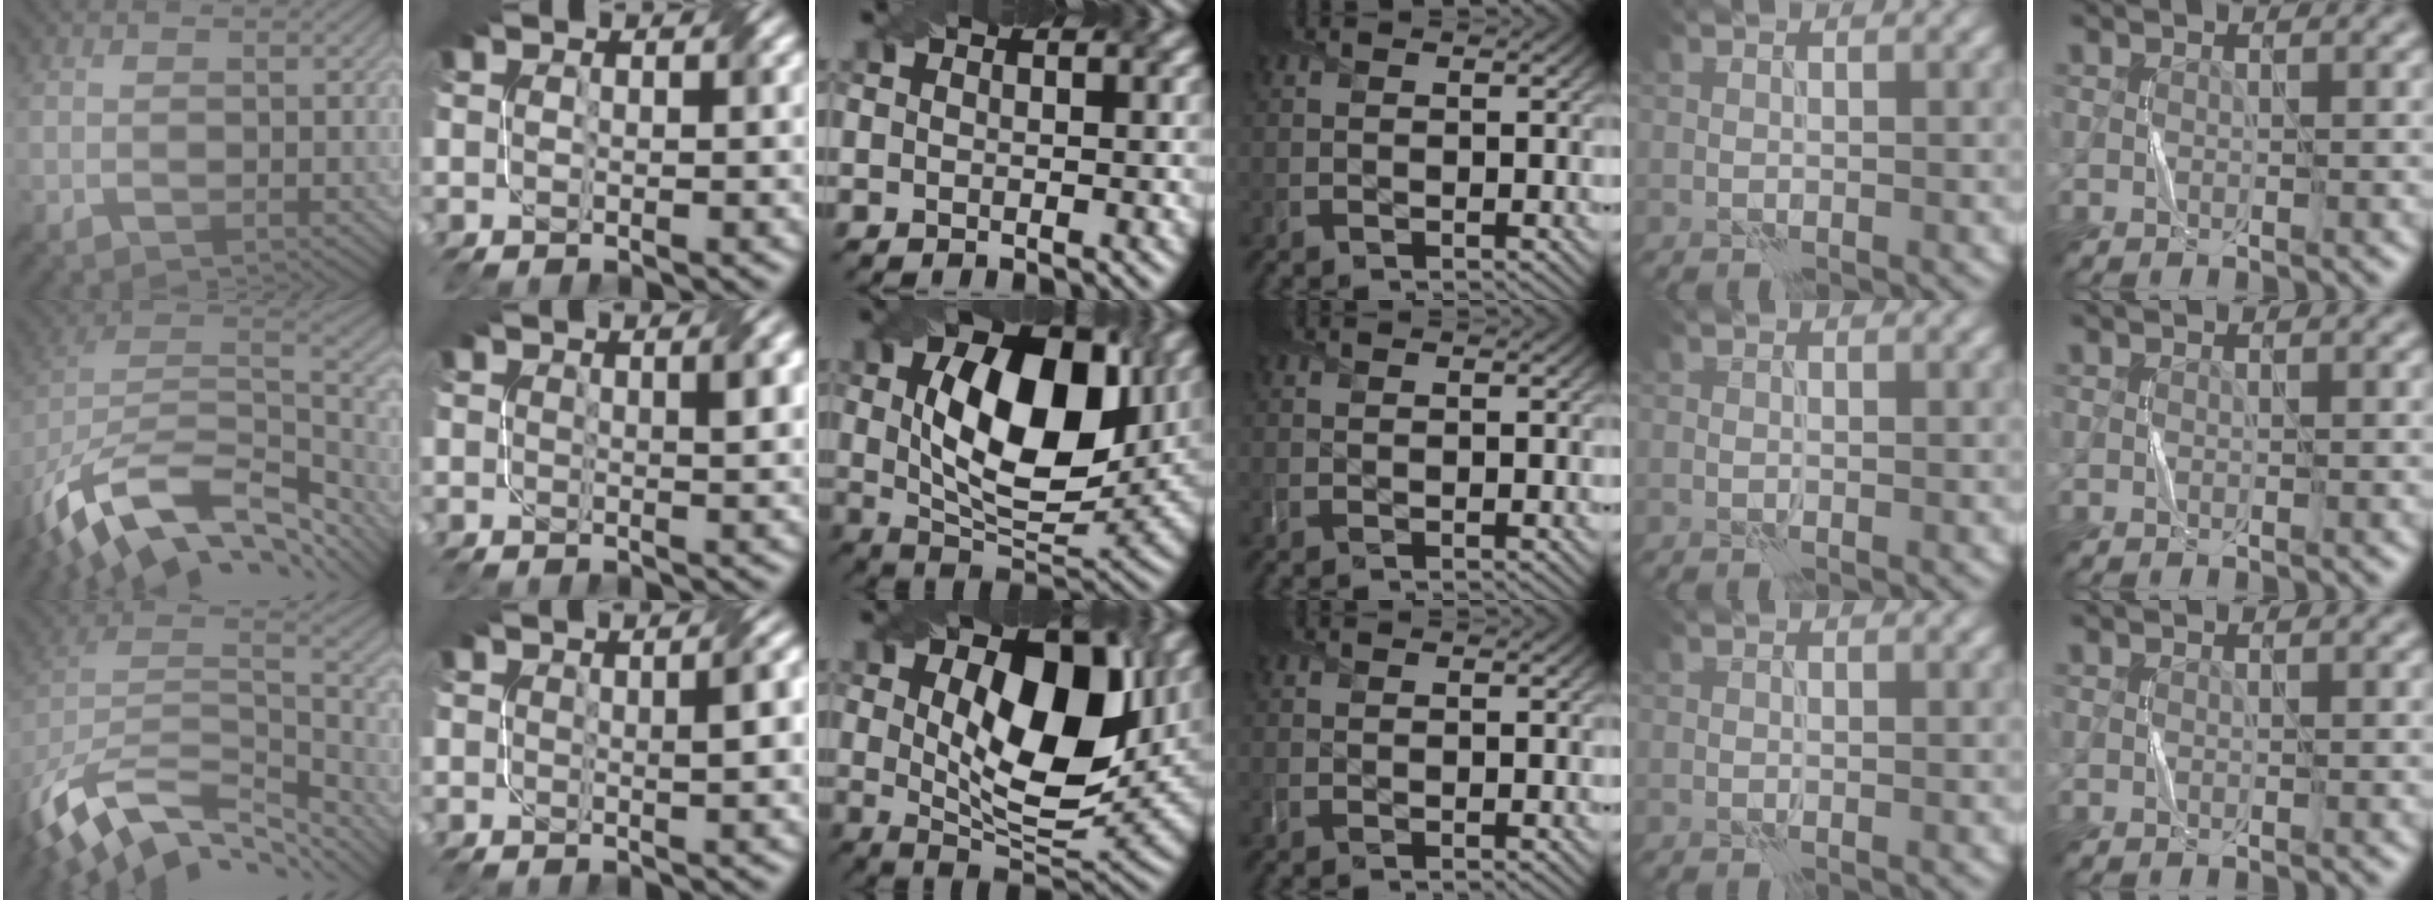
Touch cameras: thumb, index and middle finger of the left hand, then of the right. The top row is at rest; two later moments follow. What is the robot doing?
{"motion": "twist", "object": "screw"}